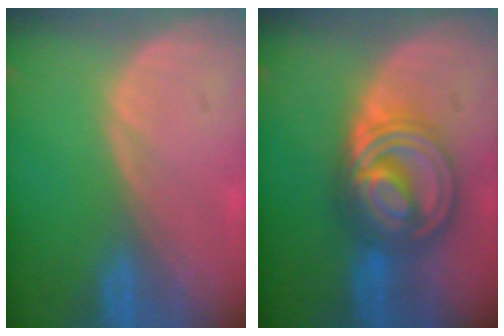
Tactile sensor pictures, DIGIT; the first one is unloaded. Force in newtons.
{"total": 9.2, "press": 9.2, "slide": 0.7}